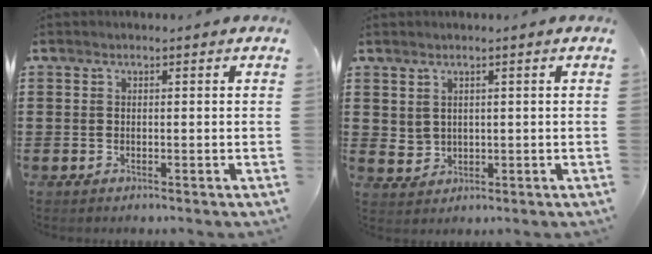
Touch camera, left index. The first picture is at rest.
{"total": 2.2, "force": [1.4, 1.5, 0.5], "torque": [-0.017, 0.004, 0.028]}